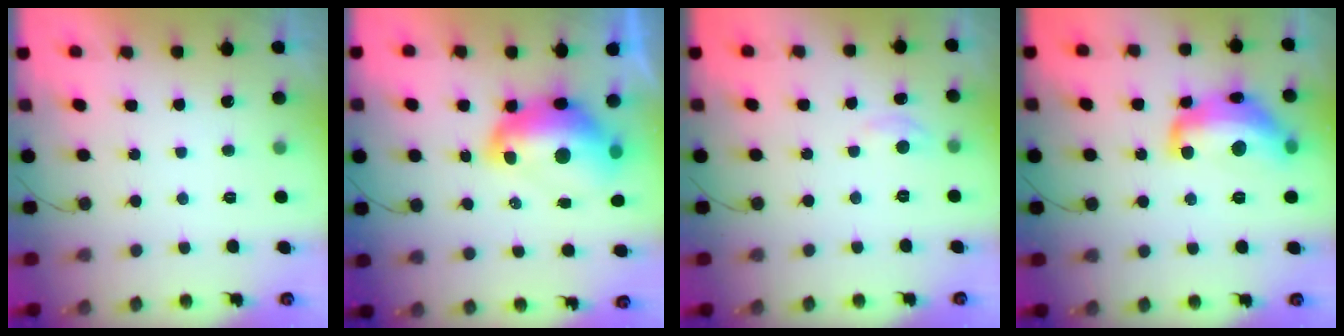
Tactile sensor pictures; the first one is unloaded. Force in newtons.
{"total": 14.9, "press": 14.8, "slide": 1.5}
{"total": 2.8, "press": 2.8, "slide": 0.4}
{"total": 16.2, "press": 16.2, "slide": 1.0}